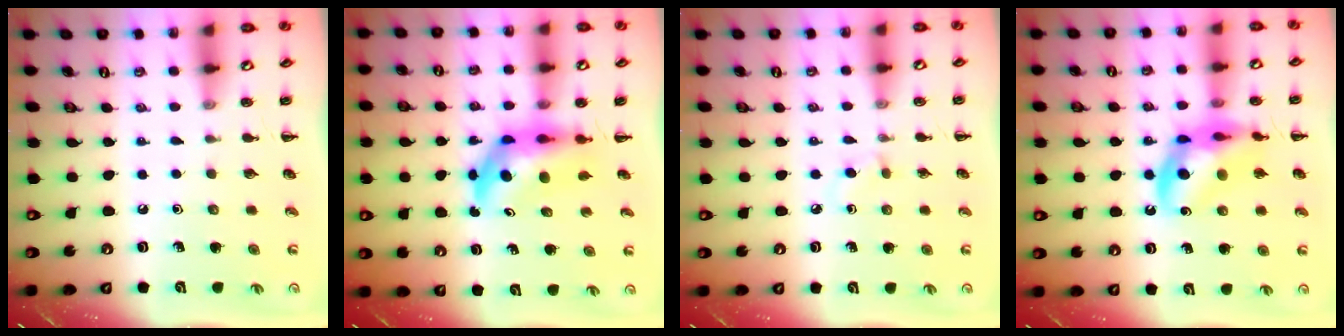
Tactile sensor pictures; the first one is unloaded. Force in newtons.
{"total": 6.1, "press": 5.8, "slide": 1.9}
{"total": 1.5, "press": 1.3, "slide": 0.8}
{"total": 13.8, "press": 13.3, "slide": 3.6}